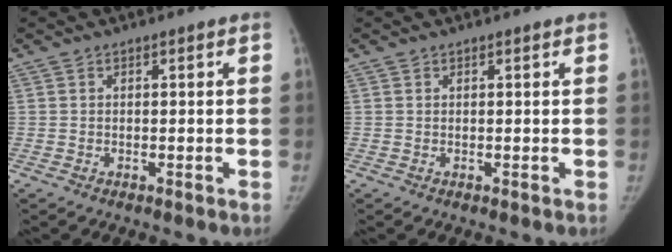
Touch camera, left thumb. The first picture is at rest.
{"total": 0.0}